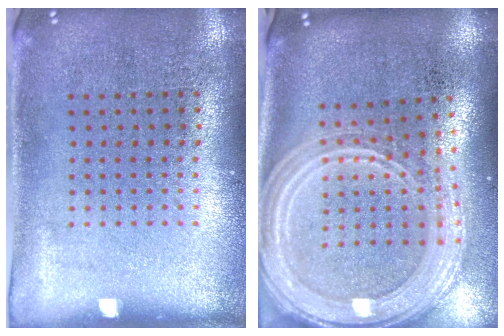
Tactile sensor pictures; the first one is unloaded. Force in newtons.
{"total": 3.2, "press": 2.6, "slide": 1.8}